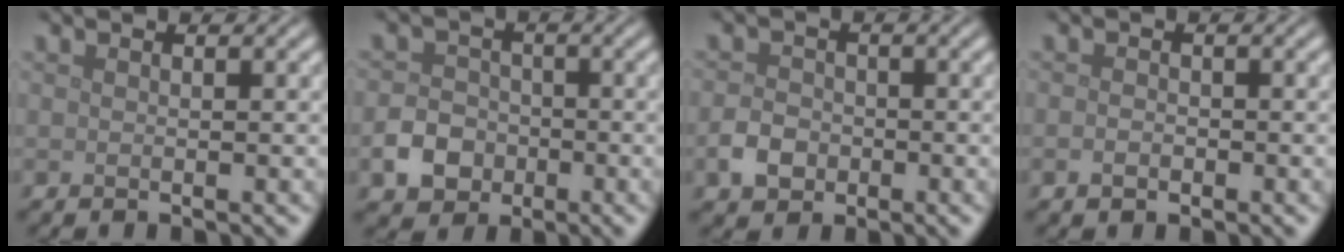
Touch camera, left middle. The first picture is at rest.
{"total": 3.6, "force": [-1.5, 3.0, 1.5], "torque": [-0.025, 0.001, -0.031]}
{"total": 2.7, "force": [-1.1, 2.1, 1.3], "torque": [-0.020, 0.002, -0.025]}
{"total": 1.0, "force": [-0.5, 0.7, 0.5], "torque": [-0.011, -0.001, -0.011]}